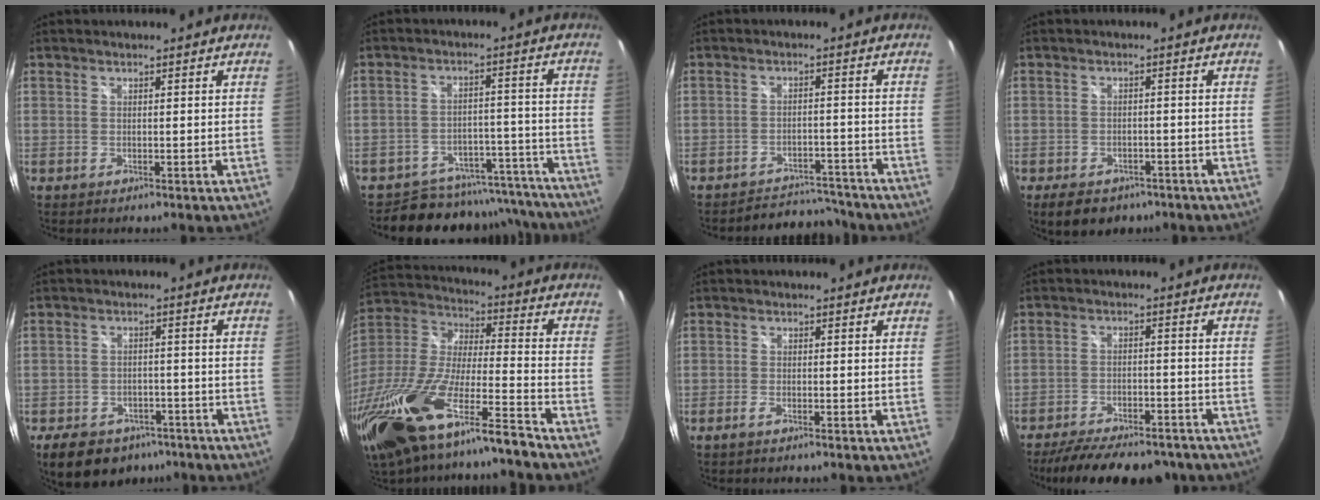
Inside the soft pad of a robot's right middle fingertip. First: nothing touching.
{"total": 15.4, "force": [-14.1, 6.1, 1.9], "torque": [-0.038, 0.043, -0.176]}
{"total": 9.2, "force": [-8.8, 2.3, 1.2], "torque": [-0.033, 0.013, -0.118]}
{"total": 7.6, "force": [-5.2, 4.3, 3.5], "torque": [-0.070, -0.007, -0.069]}
{"total": 12.0, "force": [-8.2, 7.2, 5.0], "torque": [-0.121, 0.008, -0.109]}
{"total": 26.5, "force": [-18.1, 4.4, 18.8], "torque": [-0.371, -0.056, -0.332]}
{"total": 1.4, "force": [-1.0, 0.0, 0.9], "torque": [-0.024, -0.001, -0.023]}
{"total": 19.2, "force": [-15.9, 6.2, 8.9], "torque": [-0.177, -0.019, -0.216]}